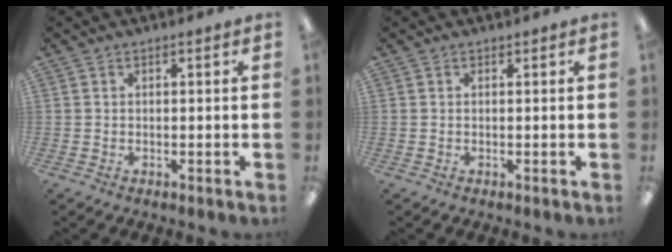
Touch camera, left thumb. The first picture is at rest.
{"total": 0.0}